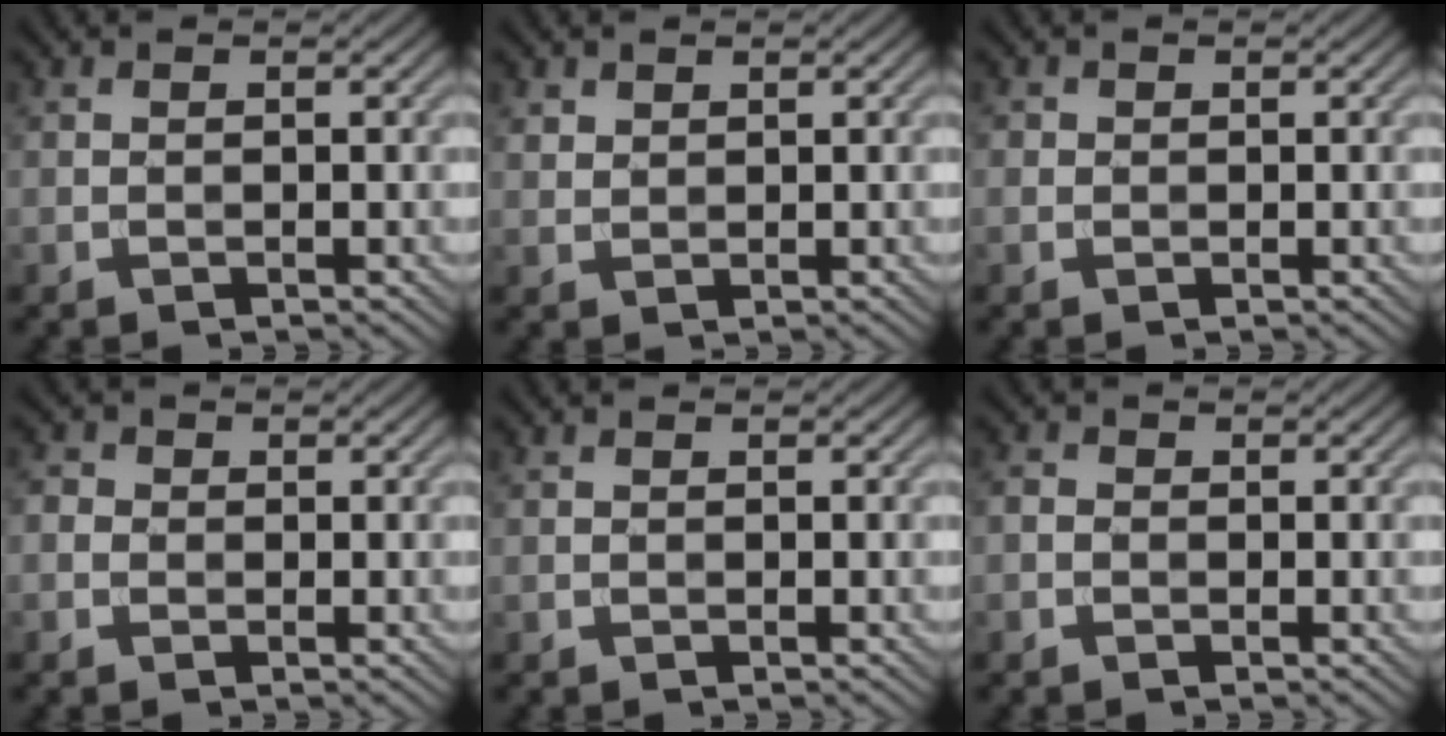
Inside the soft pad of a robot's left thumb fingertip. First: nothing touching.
{"total": 1.3, "force": [1.0, 0.7, 0.4], "torque": [-0.012, -0.001, 0.023]}
{"total": 0.8, "force": [0.1, 0.7, 0.1], "torque": [0.000, -0.003, -0.002]}
{"total": 1.7, "force": [-0.2, 1.6, 0.5], "torque": [-0.012, 0.001, -0.010]}
{"total": 0.0}
{"total": 1.1, "force": [-0.5, 0.9, 0.4], "torque": [-0.009, 0.000, -0.014]}